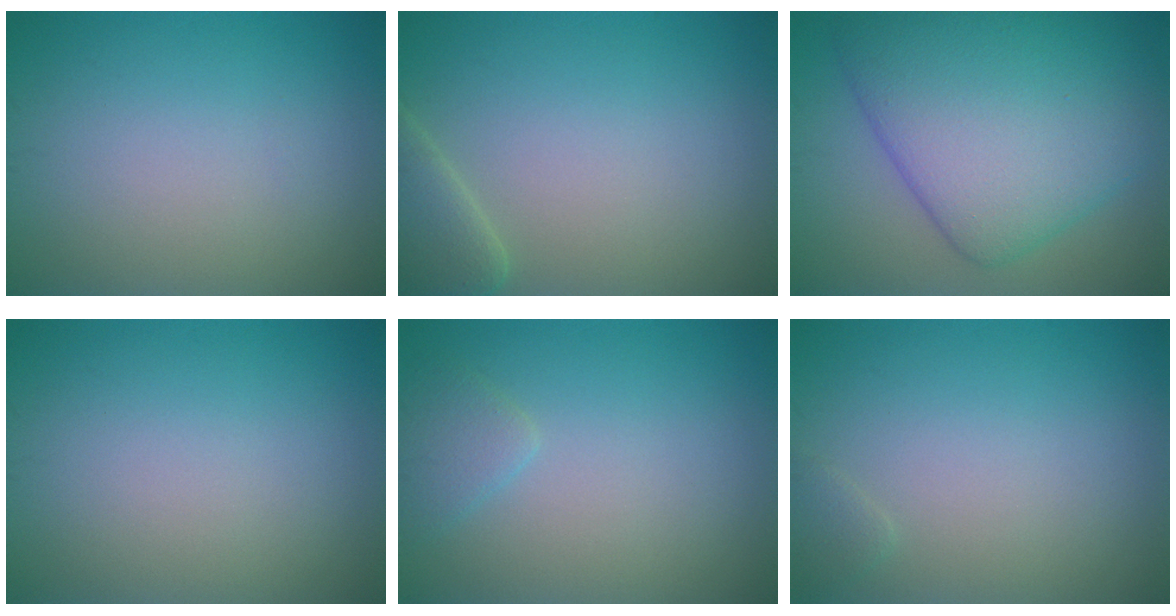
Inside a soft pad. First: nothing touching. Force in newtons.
{"total": 3.2, "press": 3.2, "slide": 0.3}
{"total": 11.2, "press": 11.2, "slide": 0.2}
{"total": 0.0}
{"total": 1.5, "press": 1.5, "slide": 0.0}
{"total": 0.8, "press": 0.8, "slide": 0.0}